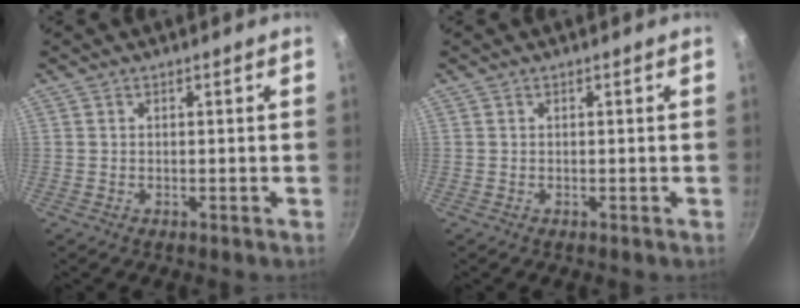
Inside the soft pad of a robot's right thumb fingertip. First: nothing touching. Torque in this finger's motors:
{"motor_torque": [0.00, 0.00, 0.13, 0.10, 0.03]}